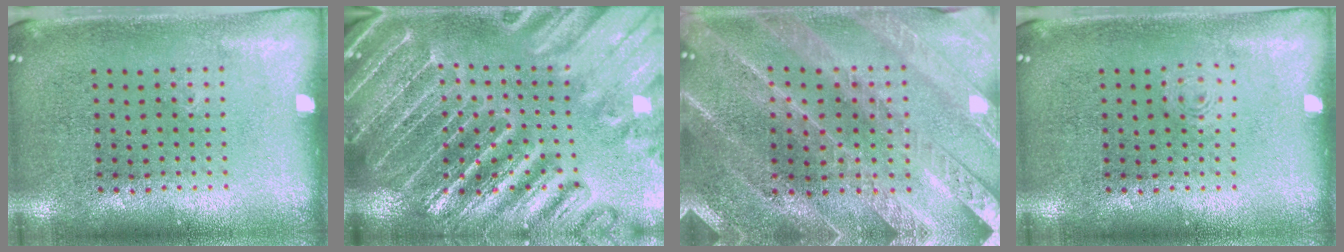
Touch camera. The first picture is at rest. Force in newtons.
{"total": 4.7, "press": 4.2, "slide": 2.0}
{"total": 2.5, "press": 2.5, "slide": 0.2}
{"total": 0.7, "press": 0.7, "slide": 0.2}